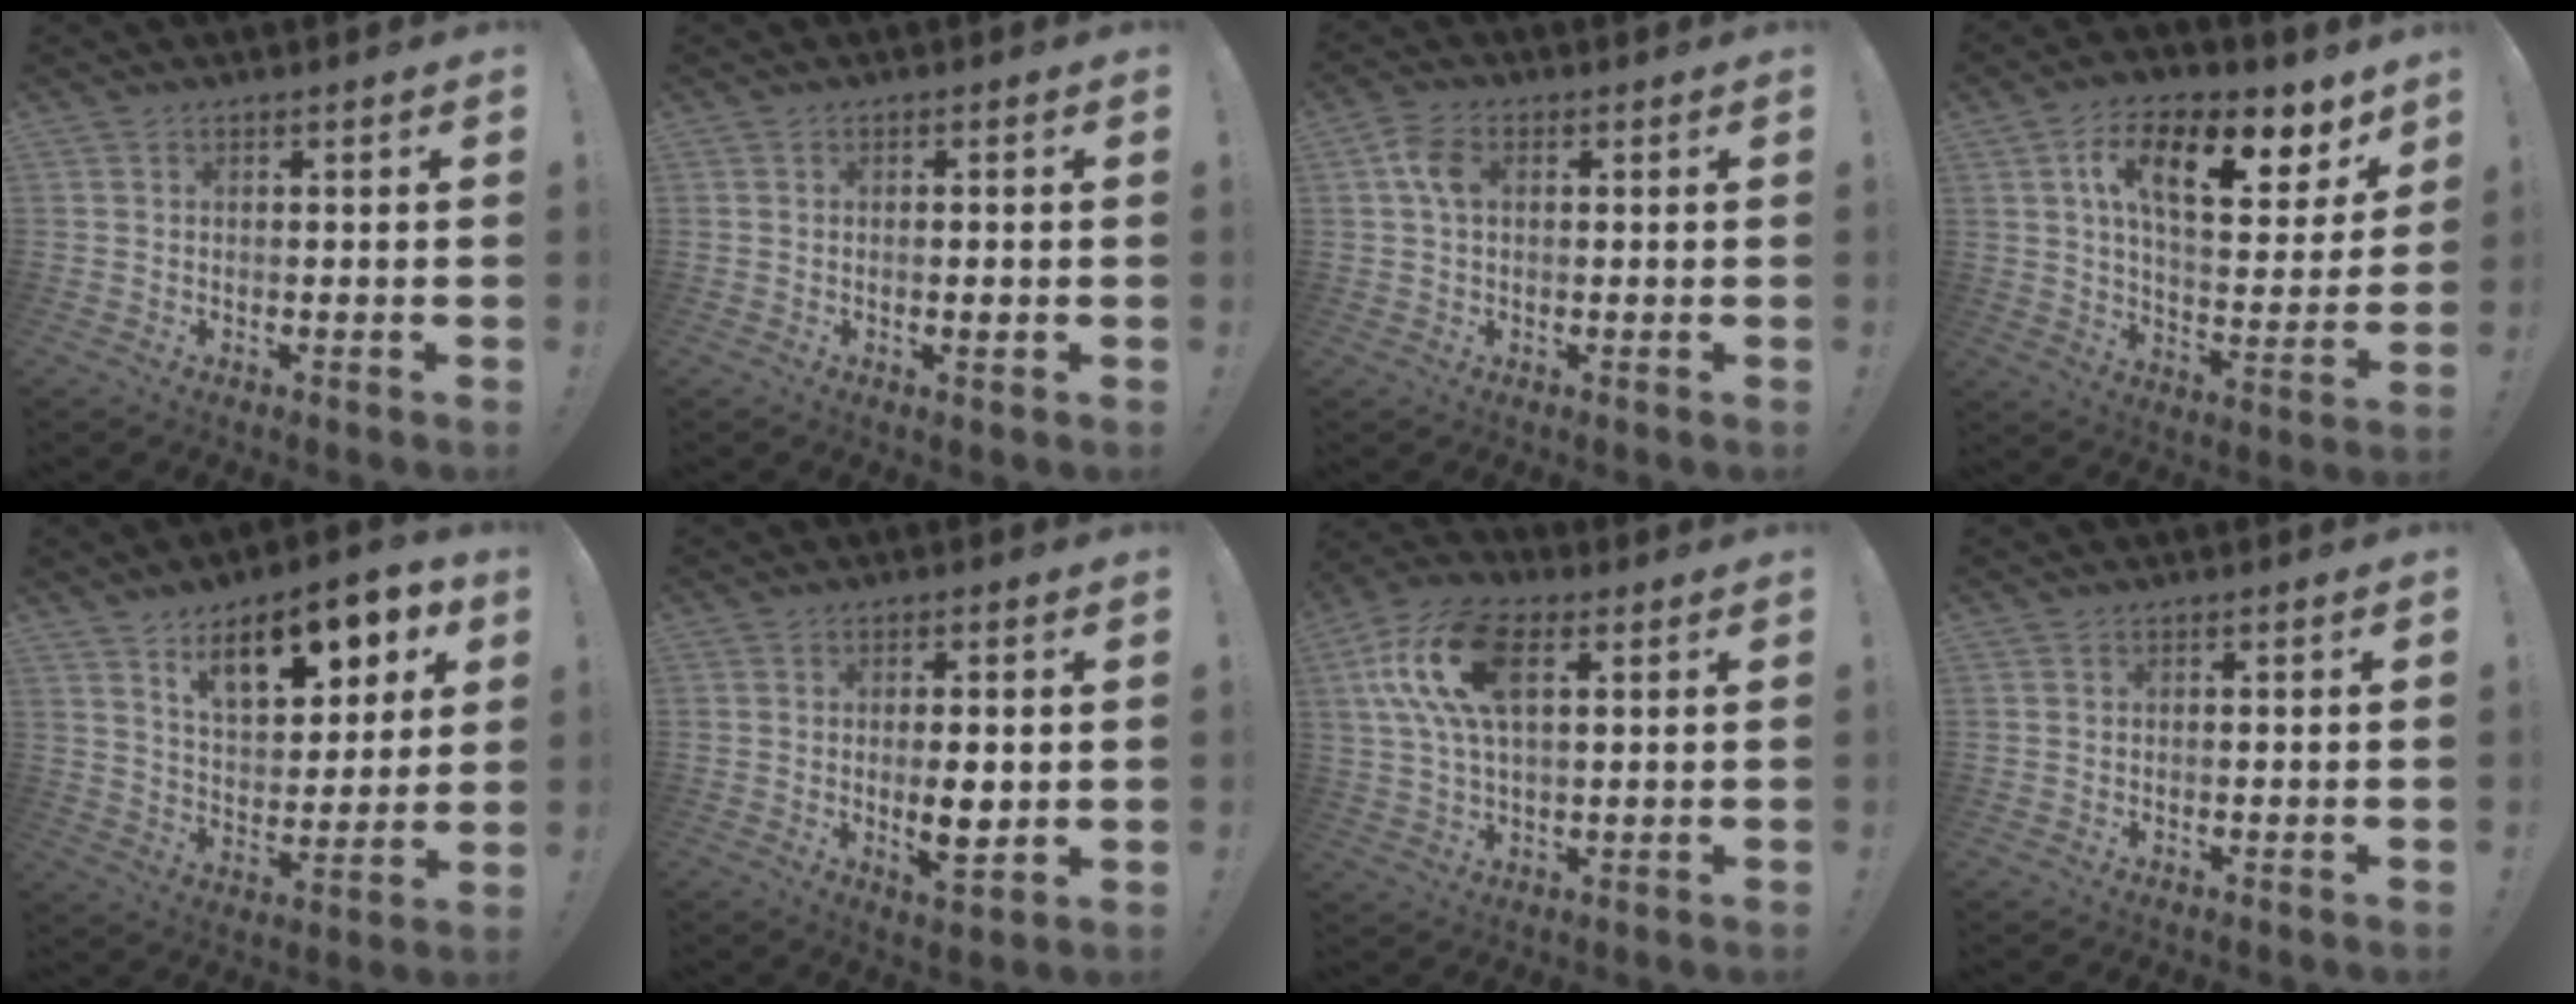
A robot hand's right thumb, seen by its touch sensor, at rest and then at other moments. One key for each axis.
{"total": 1.6, "fx": -0.4, "fy": 0.2, "fz": 1.5, "tx": -0.022, "ty": 0.000, "tz": -0.008}
{"total": 5.8, "fx": 1.2, "fy": 3.6, "fz": 4.4, "tx": -0.081, "ty": 0.007, "tz": 0.021}
{"total": 18.1, "fx": 8.5, "fy": 7.9, "fz": 13.9, "tx": -0.210, "ty": -0.038, "tz": 0.134}
{"total": 15.8, "fx": 9.0, "fy": 7.2, "fz": 10.8, "tx": -0.148, "ty": -0.048, "tz": 0.149}
{"total": 7.2, "fx": -0.4, "fy": 2.3, "fz": 6.8, "tx": -0.109, "ty": -0.010, "tz": -0.008}
{"total": 17.4, "fx": 5.1, "fy": 10.4, "fz": 13.0, "tx": -0.243, "ty": 0.005, "tz": 0.089}
{"total": 0.0}